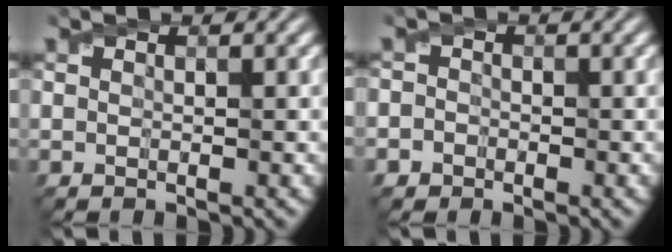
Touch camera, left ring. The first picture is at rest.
{"total": 1.4, "force": [-0.6, 1.3, 0.2], "torque": [0.018, 0.003, -0.016]}